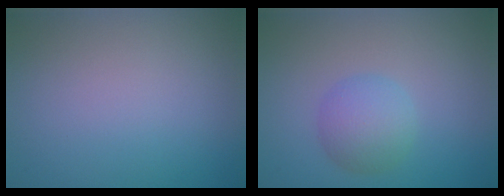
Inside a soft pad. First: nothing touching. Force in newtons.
{"total": 3.1, "press": 3.1, "slide": 0.0}